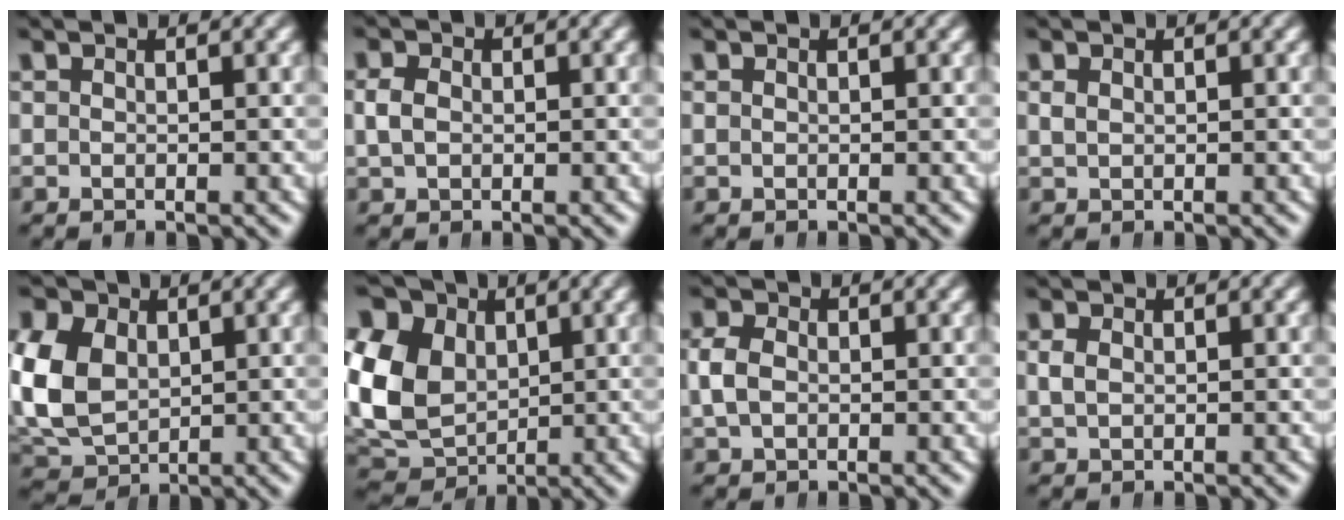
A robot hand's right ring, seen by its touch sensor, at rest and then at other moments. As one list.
[{"total": 1.9, "force": [-0.1, 1.6, 1.1], "torque": [-0.030, -0.003, 0.002]}, {"total": 0.0}, {"total": 0.9, "force": [0.3, 0.7, 0.4], "torque": [-0.009, -0.002, 0.008]}, {"total": 9.8, "force": [-0.1, 8.5, 4.9], "torque": [-0.142, -0.032, 0.012]}, {"total": 14.1, "force": [1.5, 12.3, 6.8], "torque": [-0.150, -0.019, 0.014]}, {"total": 2.7, "force": [-0.1, 2.2, 1.5], "torque": [-0.046, -0.004, 0.001]}, {"total": 1.5, "force": [0.1, 1.3, 0.8], "torque": [-0.021, -0.003, 0.006]}]